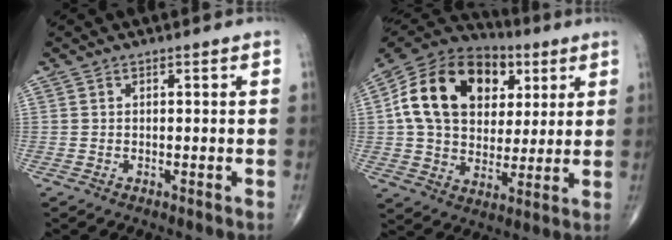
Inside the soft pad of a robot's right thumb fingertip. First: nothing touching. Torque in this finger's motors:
{"motor_torque": [2.43, 2.57, 0.88, -0.52, 0.39]}